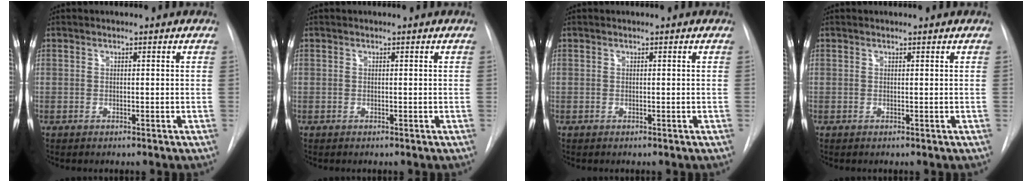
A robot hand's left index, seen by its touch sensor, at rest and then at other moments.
{"total": 0.0}
{"total": 0.0}
{"total": 0.5, "force": [0.5, 0.1, 0.0], "torque": [-0.003, 0.005, 0.006]}